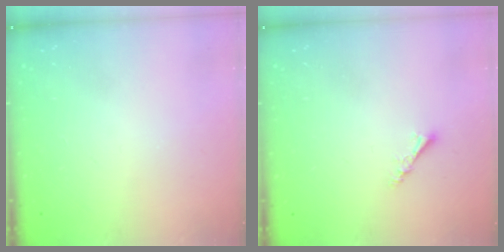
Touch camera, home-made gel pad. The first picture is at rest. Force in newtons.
{"total": 3.0, "press": 2.9, "slide": 0.6}